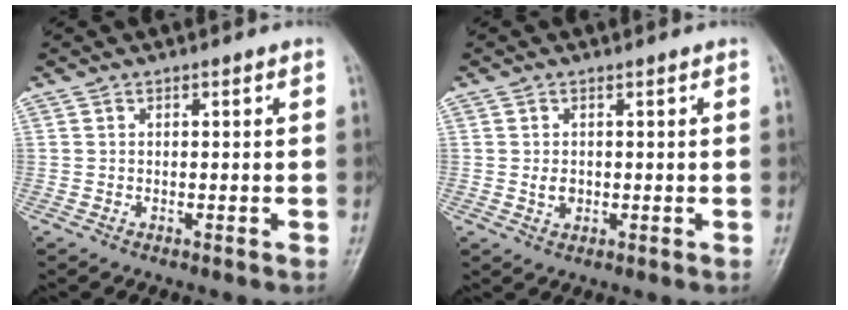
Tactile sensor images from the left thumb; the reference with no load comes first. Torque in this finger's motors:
{"motor_torque": [-0.07, 0.06, 0.03, 0.01, -0.01]}